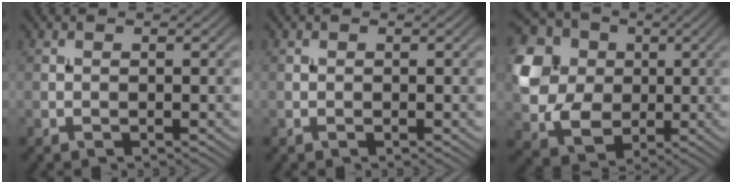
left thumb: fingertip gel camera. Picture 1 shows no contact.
{"total": 0.0}
{"total": 12.3, "force": [1.9, 10.1, 6.8], "torque": [-0.196, -0.001, 0.036]}